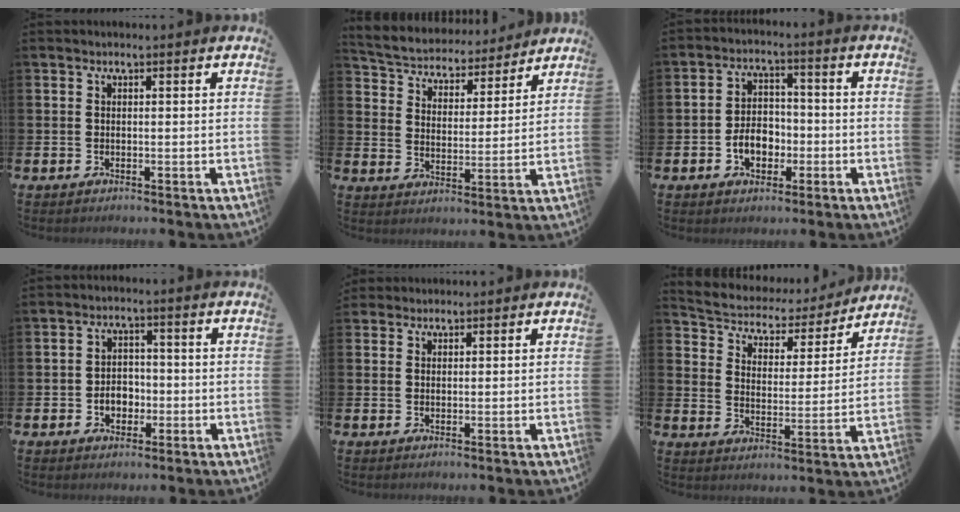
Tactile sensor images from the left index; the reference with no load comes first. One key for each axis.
{"total": 5.2, "fx": 4.9, "fy": 1.7, "fz": 0.1, "tx": -0.039, "ty": -0.044, "tz": 0.083}
{"total": 4.9, "fx": -1.6, "fy": 3.5, "fz": 3.0, "tx": -0.041, "ty": 0.002, "tz": -0.037}
{"total": 3.7, "fx": -1.0, "fy": 2.9, "fz": 2.1, "tx": -0.035, "ty": 0.001, "tz": -0.025}
{"total": 1.8, "fx": 1.7, "fy": 0.7, "fz": -0.1, "tx": 0.007, "ty": -0.002, "tz": 0.030}
{"total": 4.4, "fx": 3.9, "fy": 2.1, "fz": 0.8, "tx": -0.045, "ty": -0.033, "tz": 0.059}